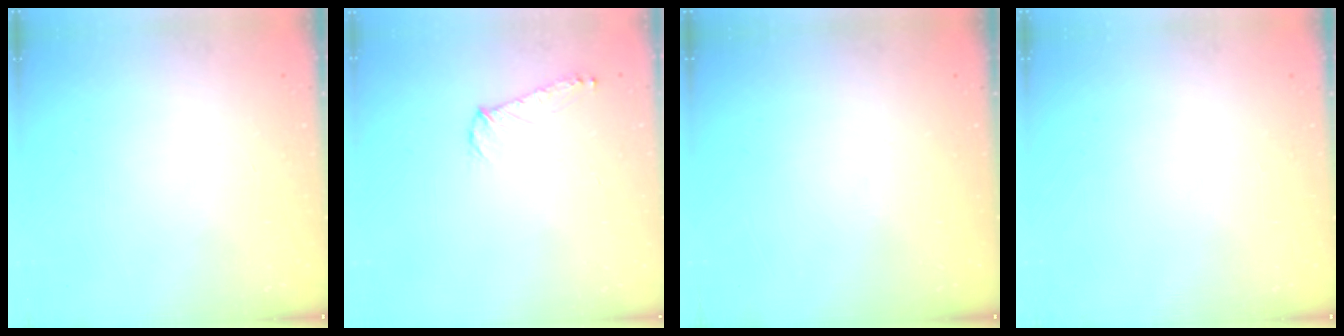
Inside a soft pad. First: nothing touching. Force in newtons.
{"total": 7.3, "press": 7.2, "slide": 0.7}
{"total": 0.0}
{"total": 0.0}